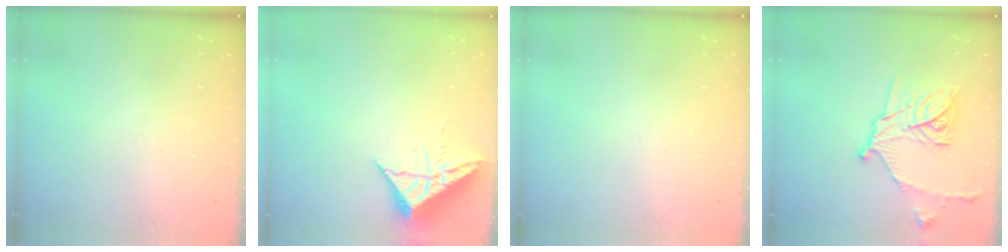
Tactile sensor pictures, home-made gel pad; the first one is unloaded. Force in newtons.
{"total": 10.0, "press": 9.9, "slide": 0.8}
{"total": 0.0}
{"total": 16.7, "press": 16.6, "slide": 0.6}